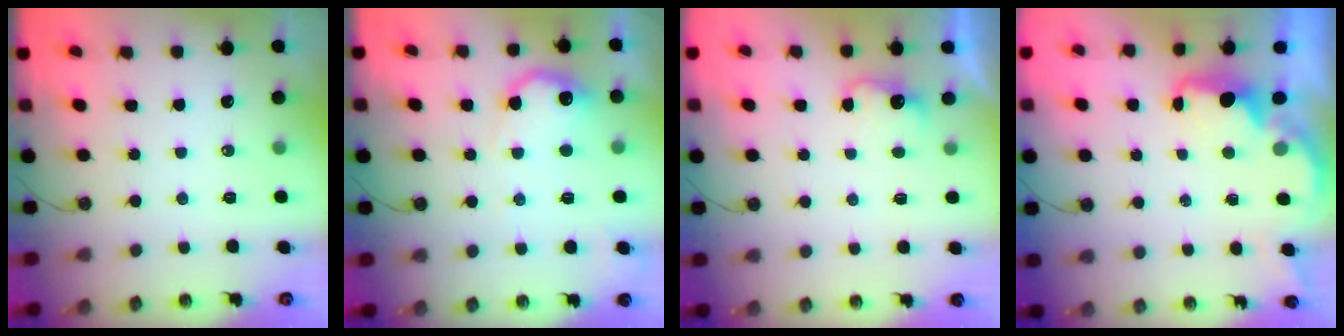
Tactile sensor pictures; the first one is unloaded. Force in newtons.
{"total": 12.5, "press": 12.5, "slide": 0.5}
{"total": 3.6, "press": 3.5, "slide": 0.9}
{"total": 2.2, "press": 2.0, "slide": 0.9}